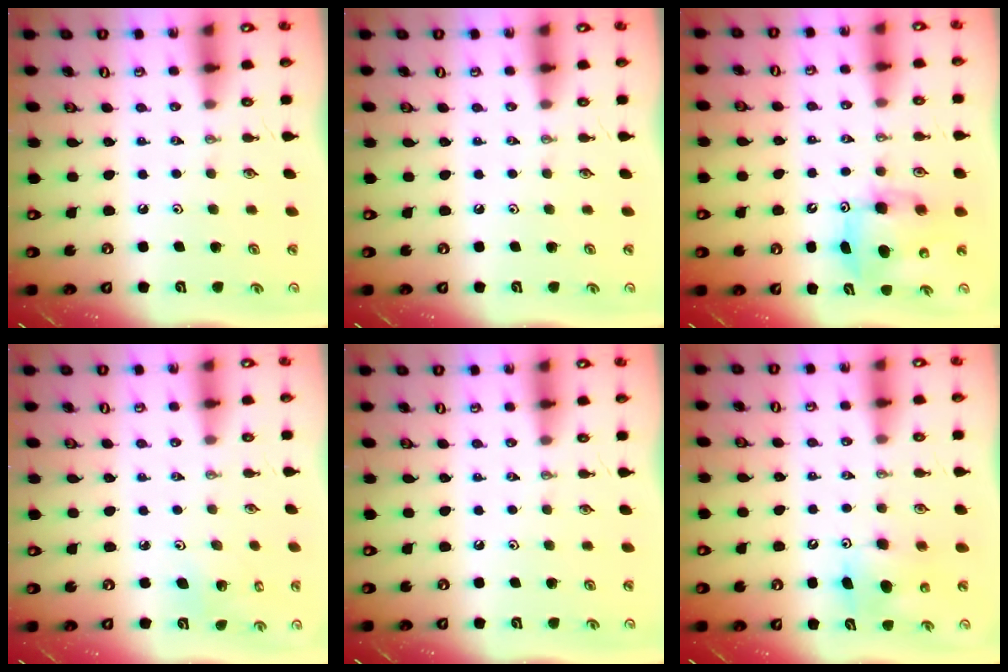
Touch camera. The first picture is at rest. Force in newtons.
{"total": 0.0}
{"total": 8.2, "press": 8.0, "slide": 1.8}
{"total": 3.7, "press": 3.6, "slide": 0.8}
{"total": 0.0}
{"total": 8.2, "press": 8.1, "slide": 1.2}